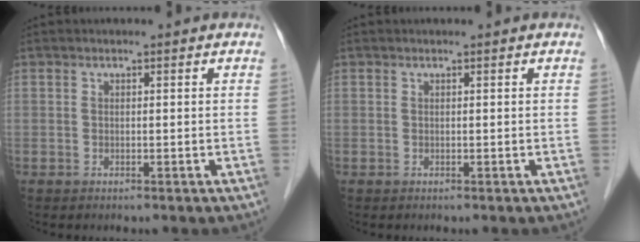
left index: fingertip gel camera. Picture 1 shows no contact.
{"total": 0.0}